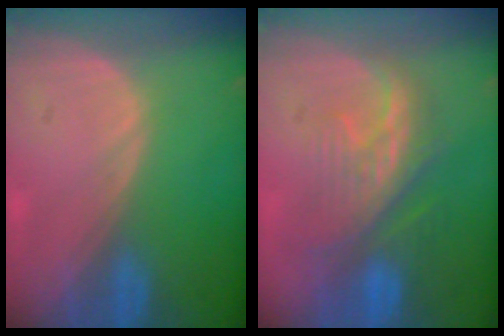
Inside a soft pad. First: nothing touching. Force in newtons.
{"total": 8.7, "press": 8.3, "slide": 2.6}